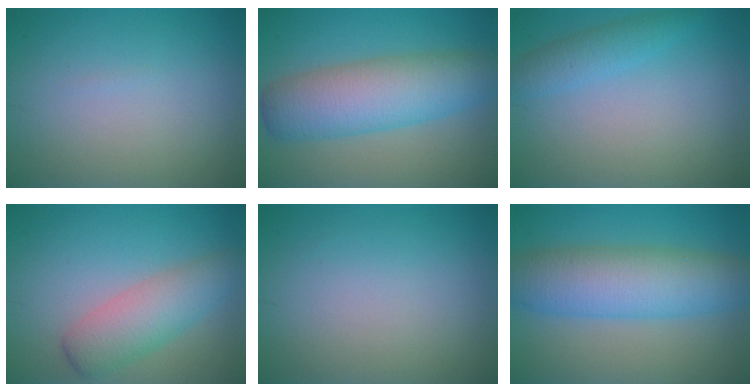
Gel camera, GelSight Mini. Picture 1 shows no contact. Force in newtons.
{"total": 7.9, "press": 7.9, "slide": 0.3}
{"total": 2.2, "press": 2.2, "slide": 0.2}
{"total": 4.6, "press": 4.6, "slide": 0.1}
{"total": 0.0}
{"total": 8.2, "press": 8.2, "slide": 0.3}